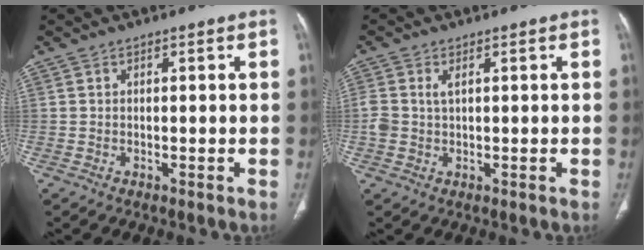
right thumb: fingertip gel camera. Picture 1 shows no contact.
{"total": 3.2, "force": [0.7, 1.9, 2.4], "torque": [-0.067, 0.008, 0.019]}